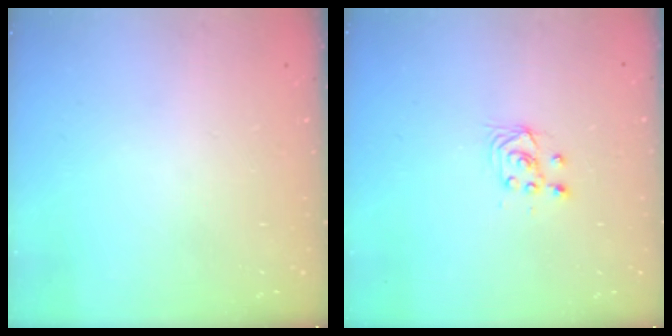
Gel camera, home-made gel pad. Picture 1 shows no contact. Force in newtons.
{"total": 2.9, "press": 2.7, "slide": 1.0}